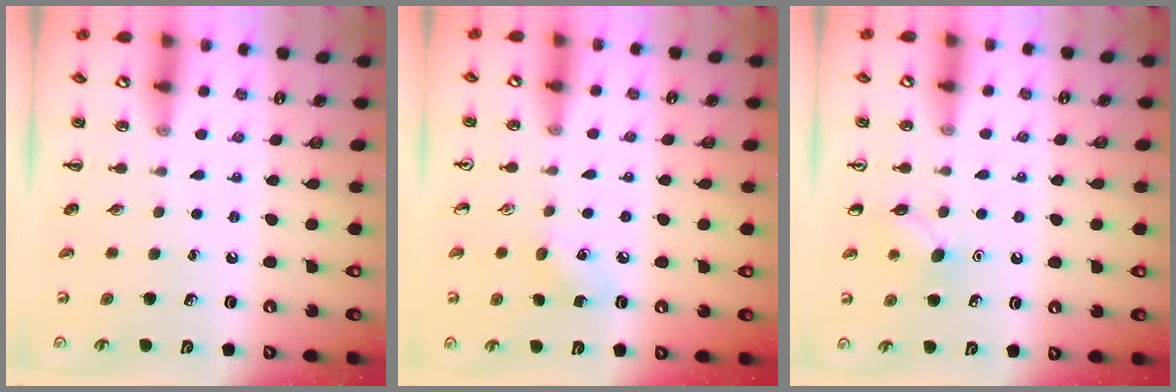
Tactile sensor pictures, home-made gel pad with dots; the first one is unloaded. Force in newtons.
{"total": 5.8, "press": 5.7, "slide": 1.4}
{"total": 6.6, "press": 6.4, "slide": 1.7}